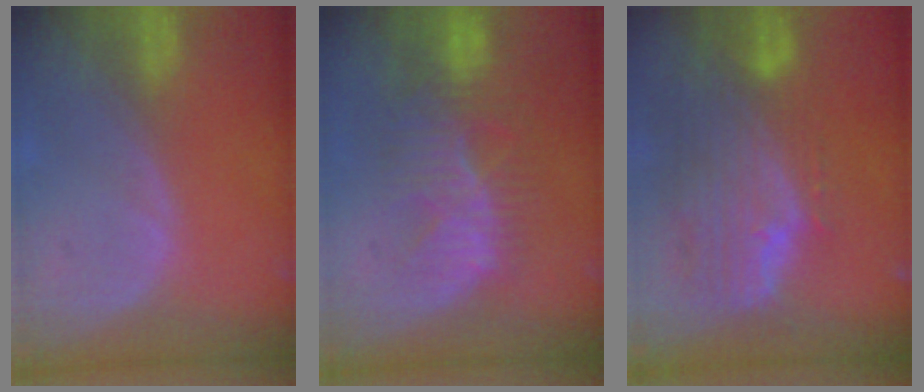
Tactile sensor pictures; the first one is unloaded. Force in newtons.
{"total": 10.3, "press": 8.8, "slide": 5.4}
{"total": 11.3, "press": 9.6, "slide": 5.8}